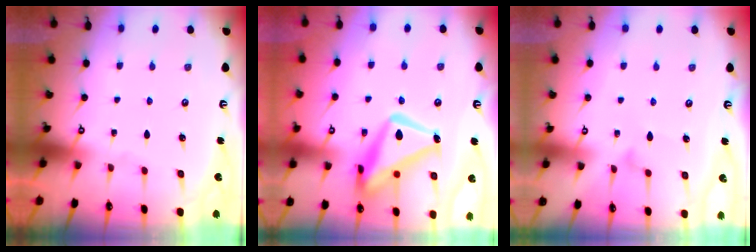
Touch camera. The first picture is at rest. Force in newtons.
{"total": 17.2, "press": 17.1, "slide": 1.5}
{"total": 8.4, "press": 8.4, "slide": 0.2}